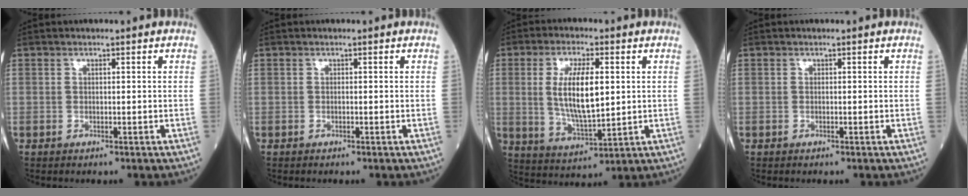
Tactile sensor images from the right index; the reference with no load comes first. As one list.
[{"total": 0.0}, {"total": 10.5, "force": [1.5, 2.9, 9.9], "torque": [-0.199, -0.004, 0.032]}, {"total": 0.0}]